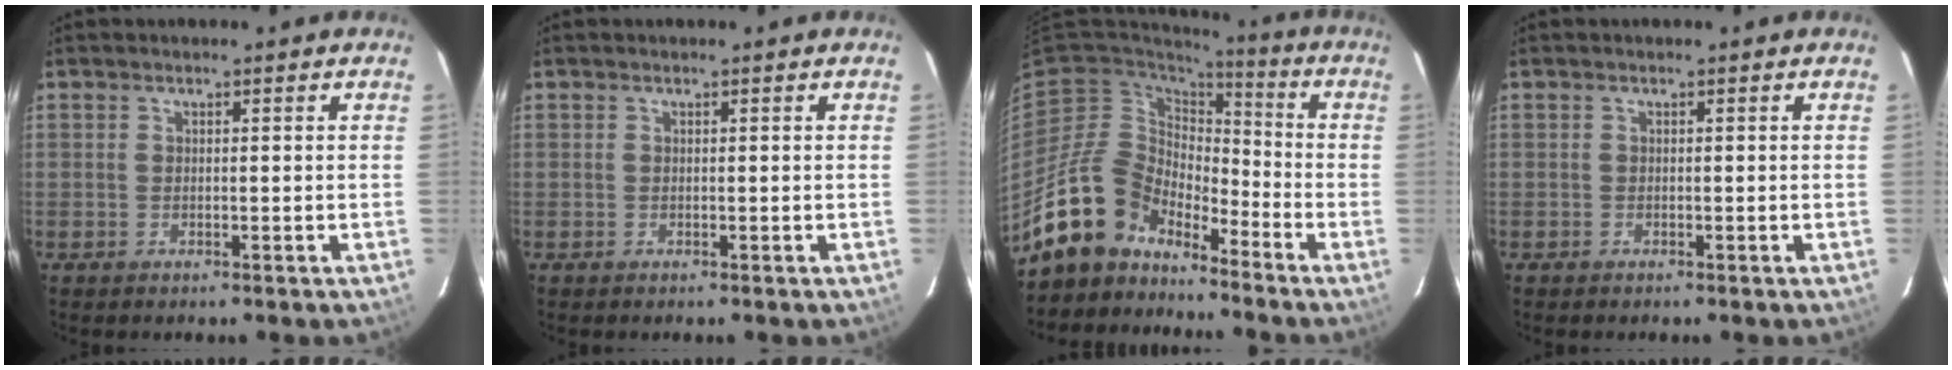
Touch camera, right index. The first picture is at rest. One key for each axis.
{"total": 0.0}
{"total": 13.4, "fx": -11.6, "fy": 6.2, "fz": 2.6, "tx": -0.061, "ty": 0.026, "tz": -0.214}
{"total": 0.0}